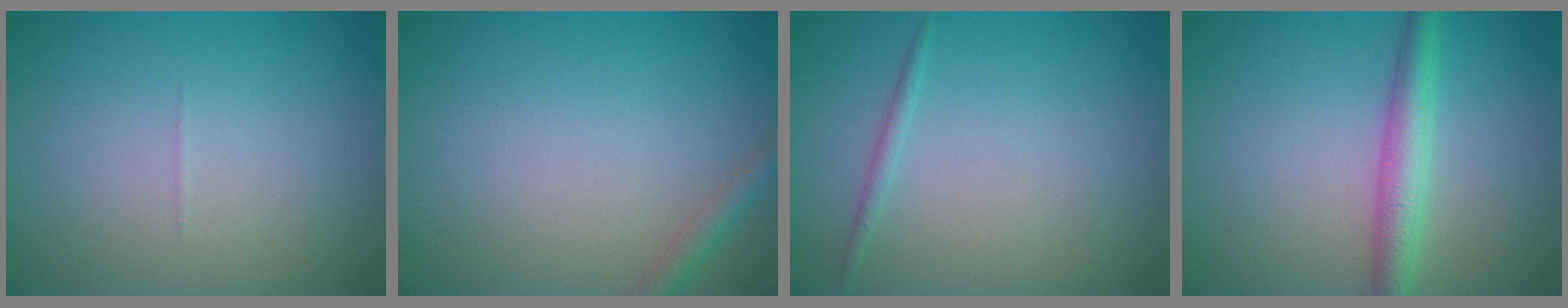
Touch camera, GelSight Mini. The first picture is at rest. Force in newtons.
{"total": 1.6, "press": 1.6, "slide": 0.1}
{"total": 0.9, "press": 0.9, "slide": 0.0}
{"total": 3.6, "press": 3.6, "slide": 0.2}